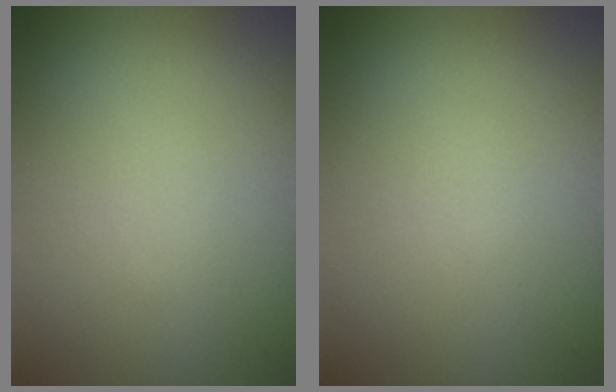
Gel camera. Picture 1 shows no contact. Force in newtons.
{"total": 0.0}